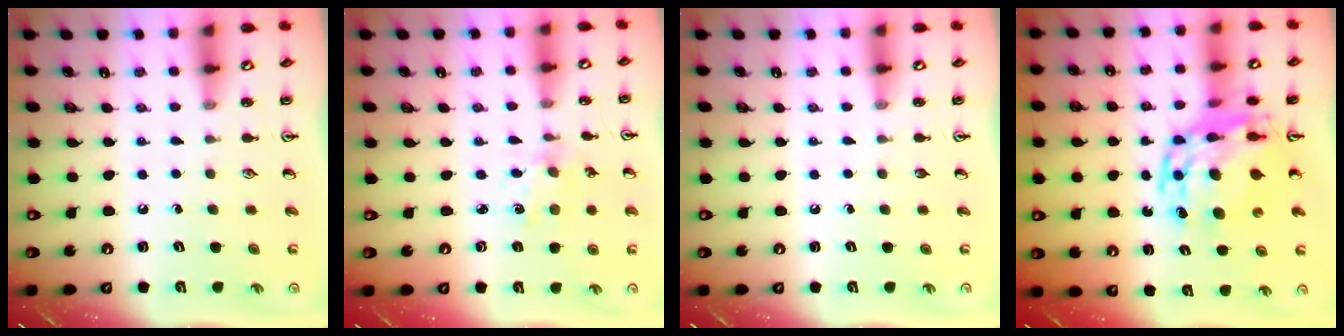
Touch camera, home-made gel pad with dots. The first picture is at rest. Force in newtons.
{"total": 1.1, "press": 1.1, "slide": 0.2}
{"total": 0.0}
{"total": 15.5, "press": 15.4, "slide": 1.6}